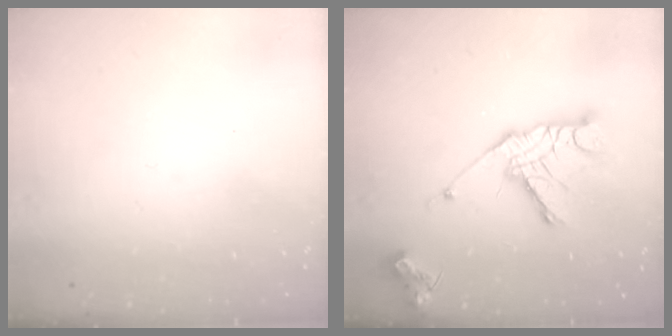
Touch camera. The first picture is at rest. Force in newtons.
{"total": 14.8, "press": 14.7, "slide": 1.3}